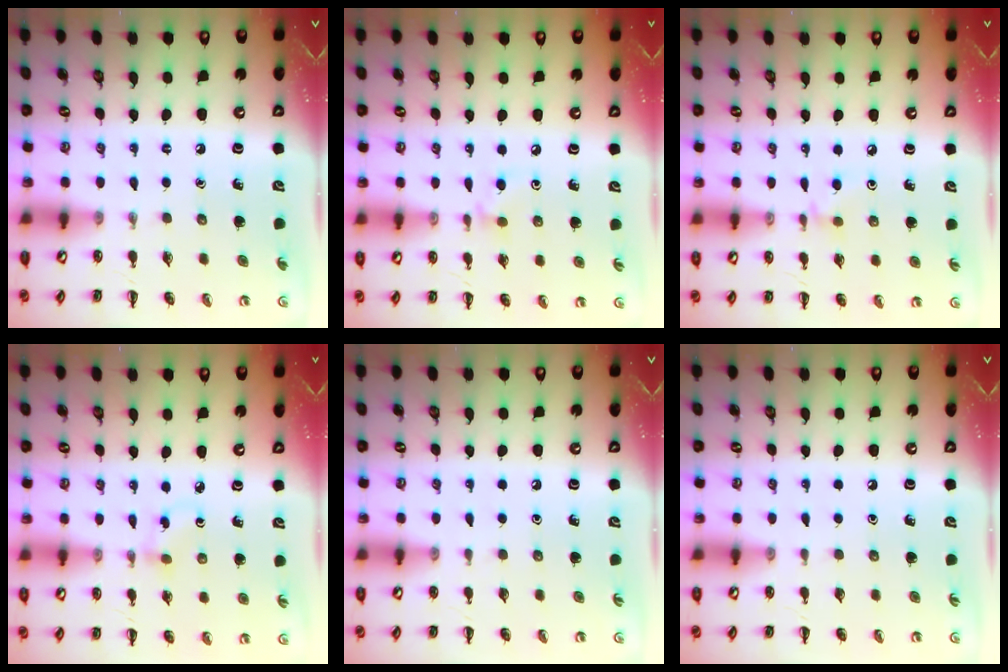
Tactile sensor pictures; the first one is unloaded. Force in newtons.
{"total": 5.4, "press": 5.0, "slide": 2.1}
{"total": 3.5, "press": 3.3, "slide": 1.2}
{"total": 1.6, "press": 1.4, "slide": 0.8}
{"total": 0.0}
{"total": 0.0}